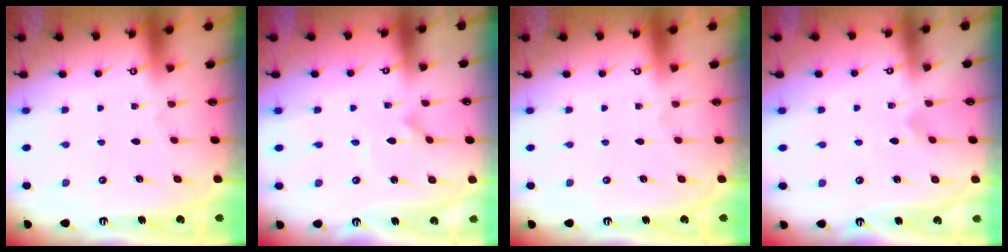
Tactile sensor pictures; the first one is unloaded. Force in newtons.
{"total": 1.6, "press": 1.6, "slide": 0.0}
{"total": 0.0}
{"total": 1.9, "press": 1.9, "slide": 0.1}